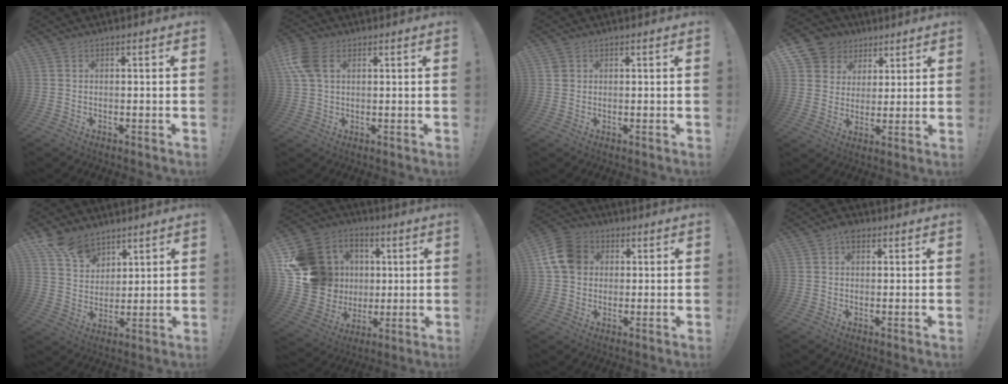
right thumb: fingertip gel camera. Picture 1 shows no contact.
{"total": 8.5, "force": [3.2, 5.5, 5.7], "torque": [-0.123, 0.000, 0.061]}
{"total": 1.7, "force": [0.8, 1.5, 0.4], "torque": [-0.007, 0.001, 0.017]}
{"total": 9.3, "force": [4.5, 7.9, 1.8], "torque": [-0.025, -0.034, 0.092]}
{"total": 11.5, "force": [8.4, 7.2, 3.3], "torque": [-0.051, -0.050, 0.163]}
{"total": 21.7, "force": [3.6, 19.5, 8.8], "torque": [-0.151, -0.004, 0.120]}
{"total": 12.4, "force": [2.8, 10.3, 6.4], "torque": [-0.104, 0.001, 0.059]}
{"total": 3.9, "force": [2.0, 2.6, 2.1], "torque": [-0.030, -0.002, 0.034]}